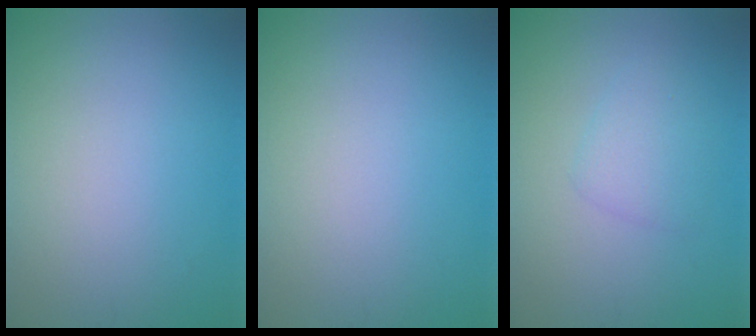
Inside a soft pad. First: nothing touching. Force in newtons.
{"total": 0.0}
{"total": 2.0, "press": 2.0, "slide": 0.2}